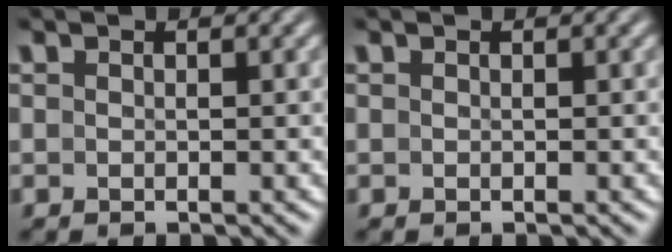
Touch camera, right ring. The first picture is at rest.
{"total": 0.0}